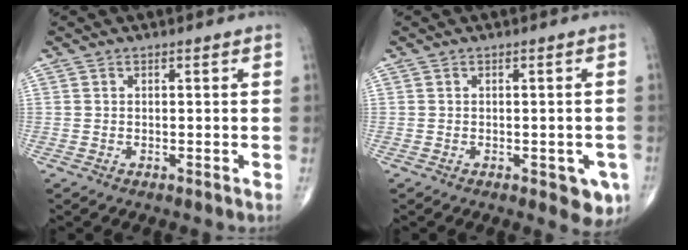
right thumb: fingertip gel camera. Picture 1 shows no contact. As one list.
[{"total": 4.7, "force": [-1.8, 2.1, 3.9], "torque": [-0.021, -0.002, -0.018]}]